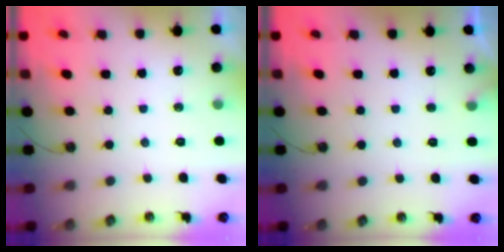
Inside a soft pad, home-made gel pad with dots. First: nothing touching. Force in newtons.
{"total": 3.6, "press": 3.6, "slide": 0.2}